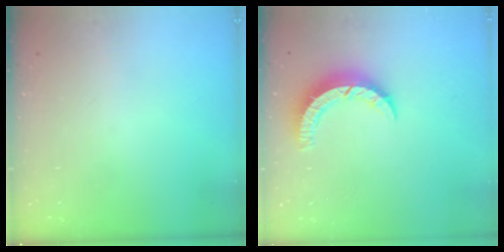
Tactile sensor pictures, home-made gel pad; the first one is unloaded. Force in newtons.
{"total": 7.4, "press": 7.4, "slide": 0.7}